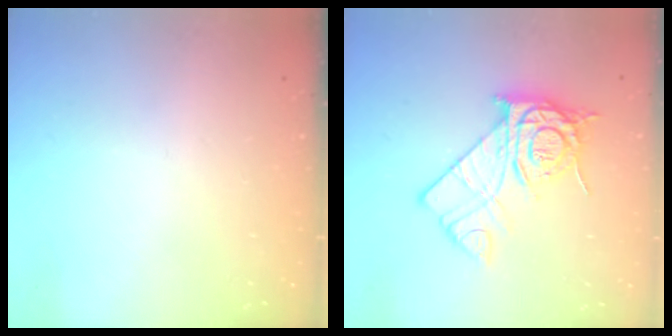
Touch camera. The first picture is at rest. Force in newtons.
{"total": 20.1, "press": 20.0, "slide": 1.8}